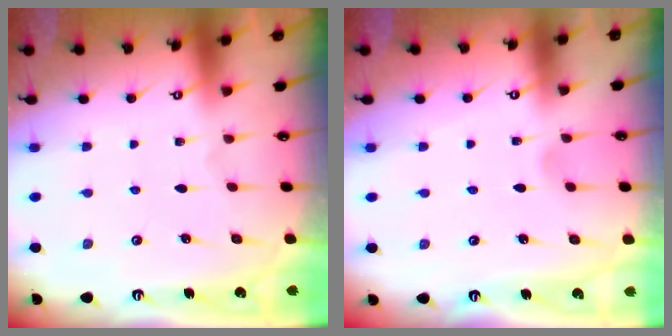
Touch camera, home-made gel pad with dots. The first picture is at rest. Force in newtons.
{"total": 2.3, "press": 2.3, "slide": 0.3}